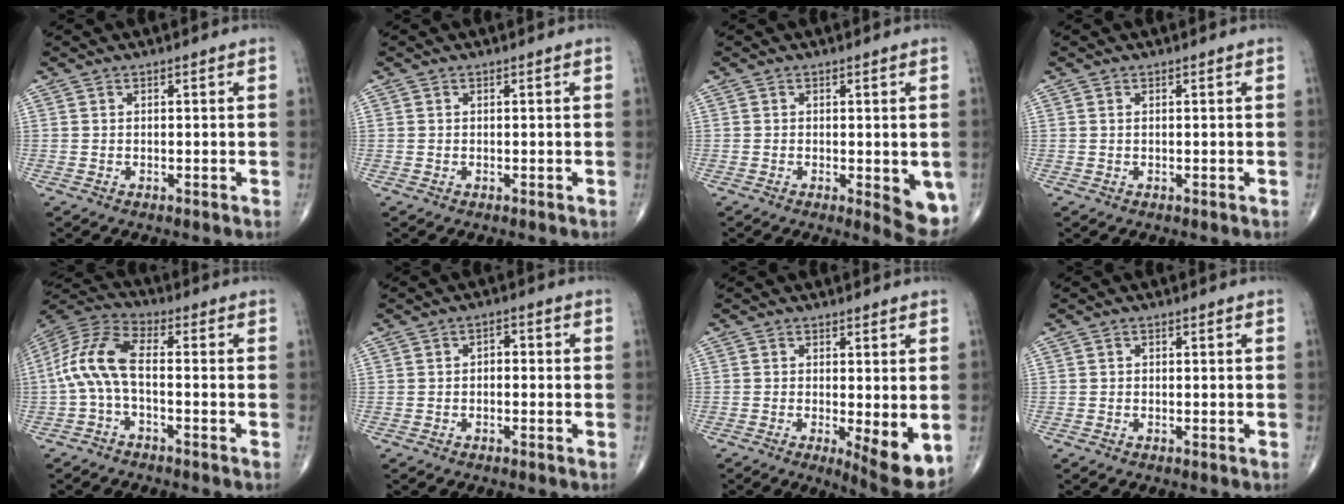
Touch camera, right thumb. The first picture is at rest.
{"total": 0.0}
{"total": 6.5, "force": [-1.5, 2.4, 5.9], "torque": [-0.061, -0.013, -0.016]}
{"total": 0.0}
{"total": 11.0, "force": [-1.8, 4.6, 9.9], "torque": [-0.216, 0.041, -0.046]}
{"total": 2.1, "force": [-0.2, 1.3, 1.7], "torque": [-0.014, 0.010, -0.010]}
{"total": 7.7, "force": [-1.2, 2.3, 7.3], "torque": [-0.101, -0.022, -0.014]}
{"total": 0.0}